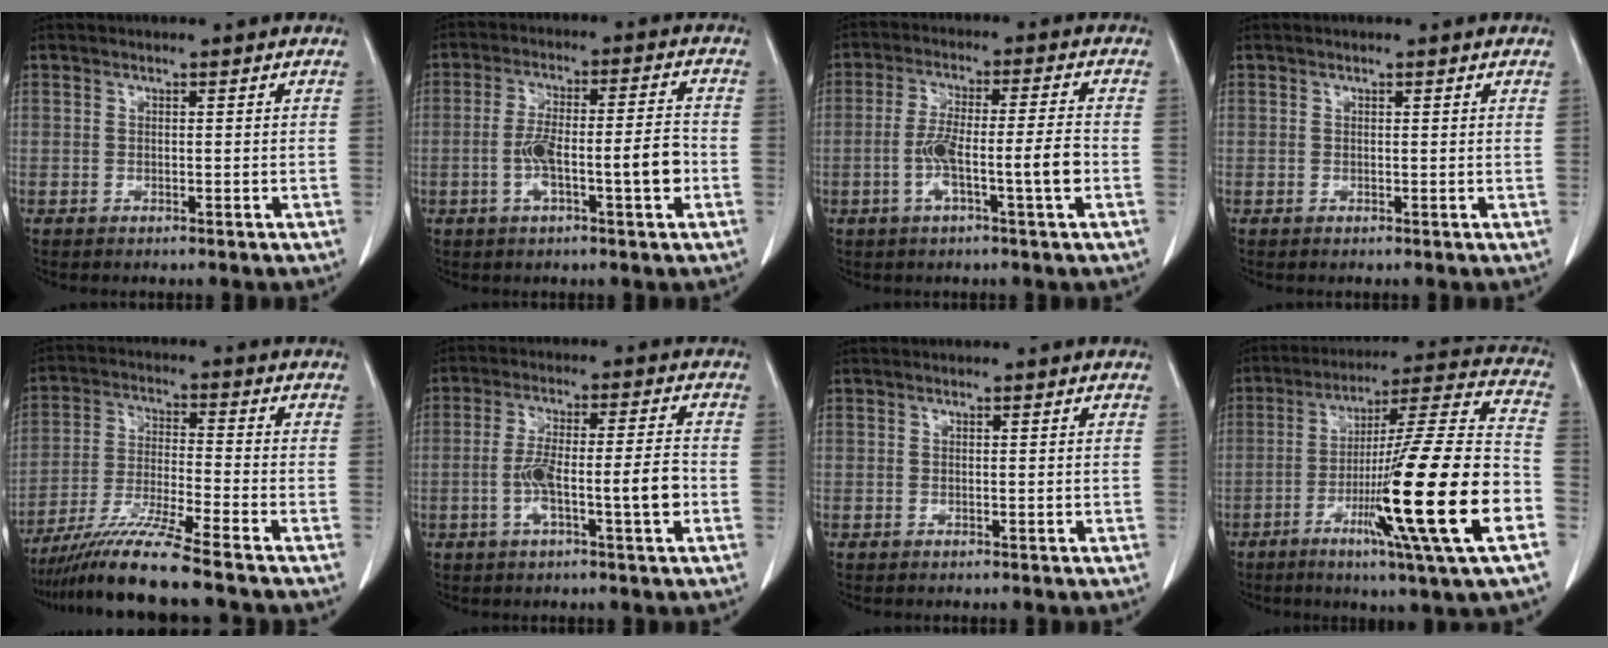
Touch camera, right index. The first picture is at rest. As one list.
[{"total": 9.5, "force": [-2.5, 1.3, 9.1], "torque": [-0.162, 0.019, -0.041]}, {"total": 8.8, "force": [-2.4, 0.1, 8.5], "torque": [-0.158, 0.010, -0.044]}, {"total": 0.0}, {"total": 11.0, "force": [-9.0, -1.5, 6.2], "torque": [-0.116, -0.029, -0.166]}, {"total": 9.2, "force": [-2.4, 0.8, 8.9], "torque": [-0.161, 0.014, -0.042]}, {"total": 0.0}, {"total": 23.7, "force": [-7.7, -0.8, 22.4], "torque": [-0.342, -0.022, -0.136]}]